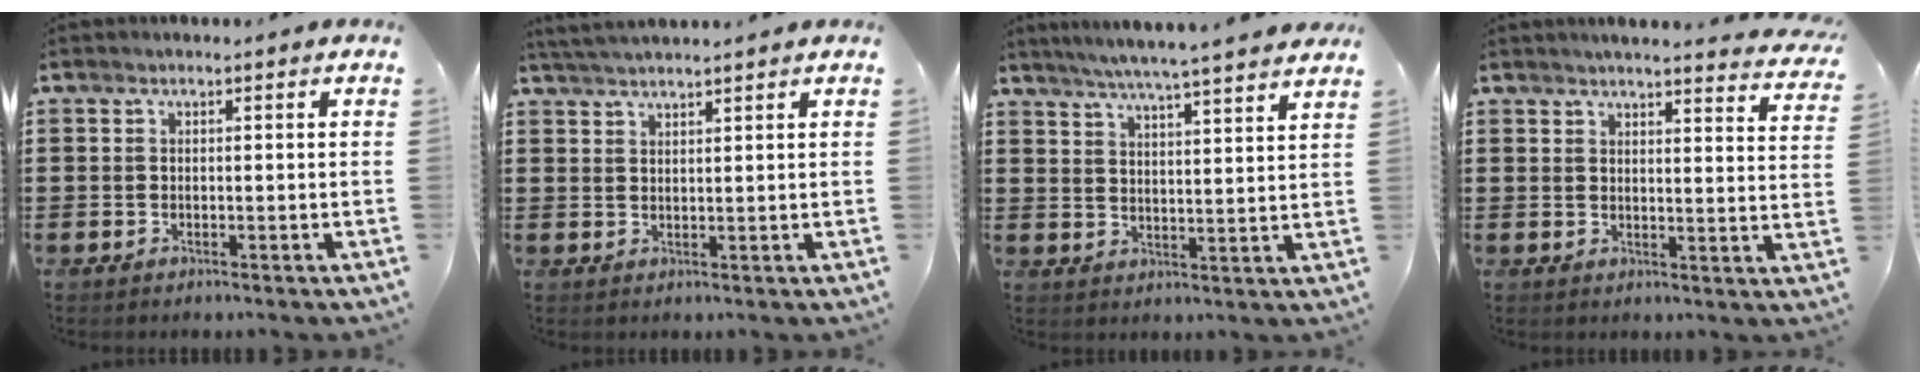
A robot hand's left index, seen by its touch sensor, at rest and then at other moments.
{"total": 2.6, "force": [2.5, -0.3, 0.4], "torque": [-0.014, 0.000, 0.049]}
{"total": 5.5, "force": [5.0, -0.9, 2.0], "torque": [-0.056, -0.028, 0.086]}
{"total": 3.3, "force": [3.2, -0.4, 0.7], "torque": [-0.022, -0.022, 0.053]}